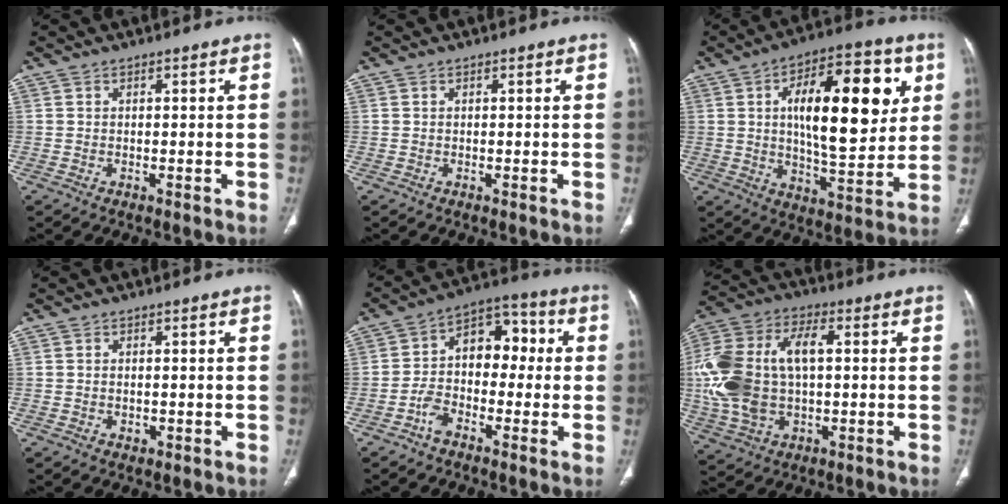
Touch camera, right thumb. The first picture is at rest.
{"total": 0.0}
{"total": 22.5, "force": [5.5, 9.5, 19.7], "torque": [-0.260, -0.011, 0.079]}
{"total": 1.3, "force": [-0.3, 1.0, 0.8], "torque": [-0.011, 0.000, -0.001]}
{"total": 10.7, "force": [-2.1, 7.5, 7.4], "torque": [-0.089, 0.049, -0.051]}
{"total": 19.9, "force": [1.0, 11.6, 16.2], "torque": [-0.357, 0.019, 0.024]}